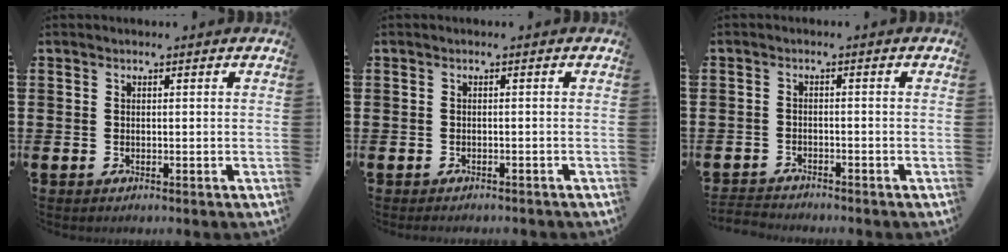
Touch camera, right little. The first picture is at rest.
{"total": 0.7, "force": [-0.7, 0.1, 0.0], "torque": [-0.003, -0.003, -0.013]}
{"total": 1.9, "force": [-1.8, 0.0, -0.2], "torque": [-0.002, 0.002, -0.041]}